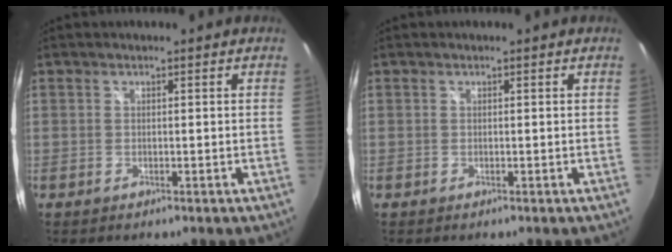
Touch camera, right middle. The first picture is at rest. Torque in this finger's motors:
{"motor_torque": [-0.09, -0.09, 0.00, -0.01]}